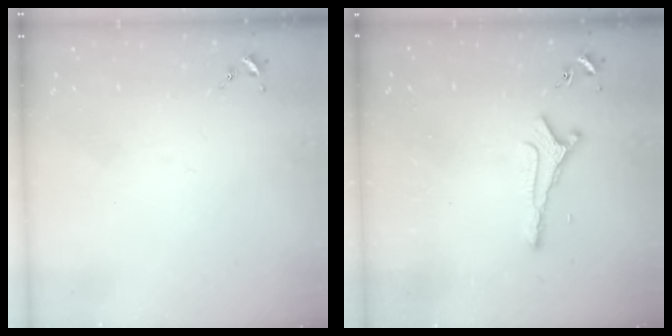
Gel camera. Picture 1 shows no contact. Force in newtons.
{"total": 4.9, "press": 4.8, "slide": 0.8}